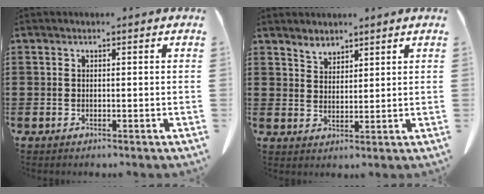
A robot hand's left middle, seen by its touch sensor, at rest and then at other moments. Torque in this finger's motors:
{"motor_torque": [0.21, 0.15, -0.02, 0.01]}